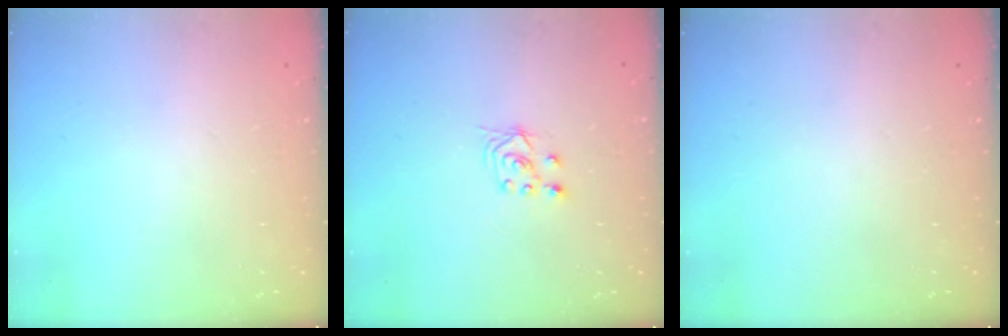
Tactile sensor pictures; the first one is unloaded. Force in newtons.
{"total": 3.0, "press": 2.9, "slide": 1.0}
{"total": 0.0}